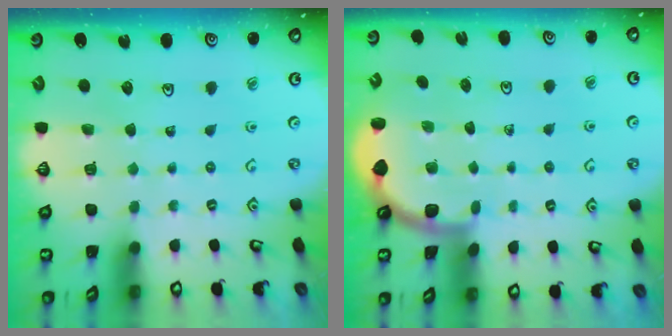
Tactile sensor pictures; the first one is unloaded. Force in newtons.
{"total": 1.9, "press": 1.9, "slide": 0.0}